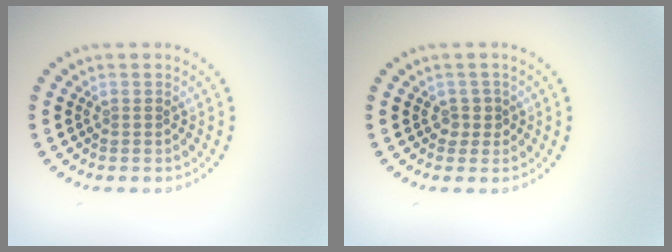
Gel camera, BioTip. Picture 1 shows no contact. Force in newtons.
{"total": 1.3, "press": 1.1, "slide": 0.7}